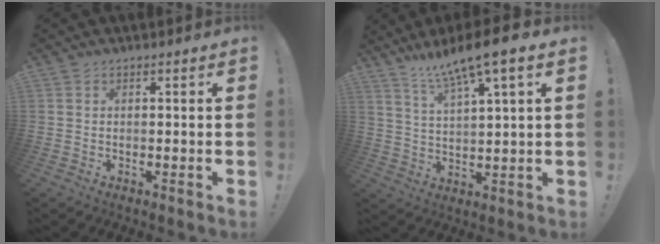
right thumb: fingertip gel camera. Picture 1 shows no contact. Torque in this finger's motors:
{"motor_torque": [0.59, 1.22, 0.31, 0.26, 0.20]}